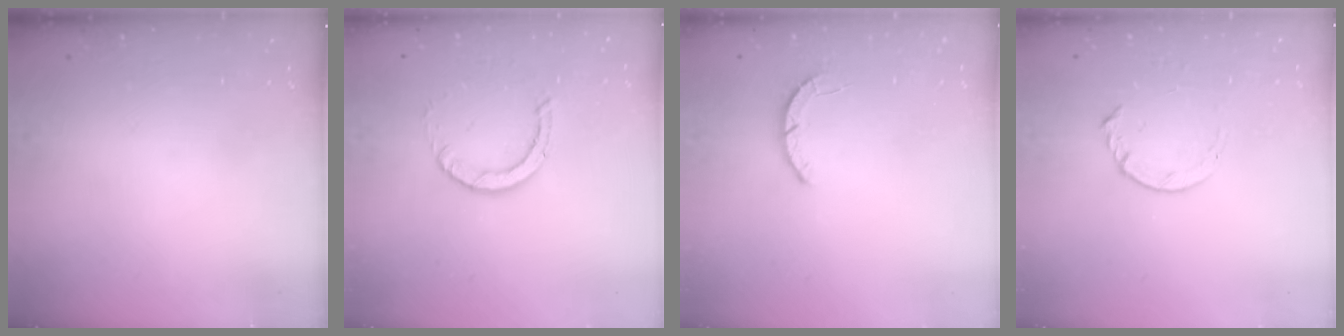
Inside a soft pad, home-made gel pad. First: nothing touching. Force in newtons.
{"total": 2.9, "press": 2.9, "slide": 0.2}
{"total": 2.2, "press": 2.2, "slide": 0.3}
{"total": 4.7, "press": 4.7, "slide": 0.6}